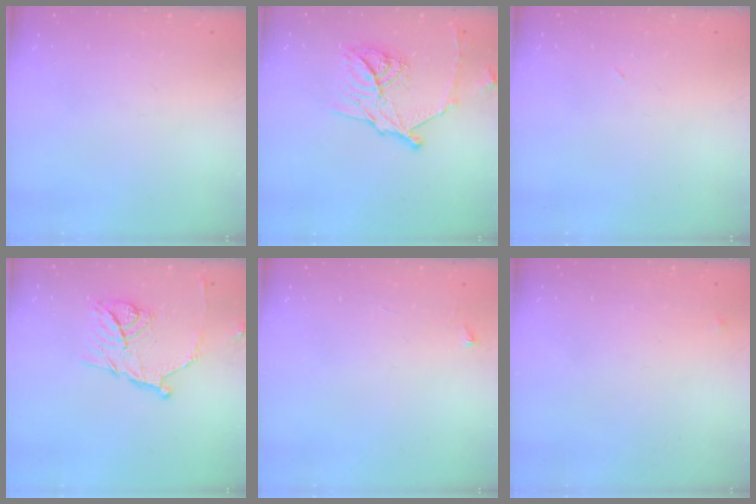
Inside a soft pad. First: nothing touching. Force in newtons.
{"total": 14.9, "press": 14.9, "slide": 0.8}
{"total": 2.9, "press": 2.9, "slide": 0.7}
{"total": 13.2, "press": 13.2, "slide": 0.3}
{"total": 2.5, "press": 2.5, "slide": 0.3}
{"total": 3.4, "press": 3.3, "slide": 0.4}